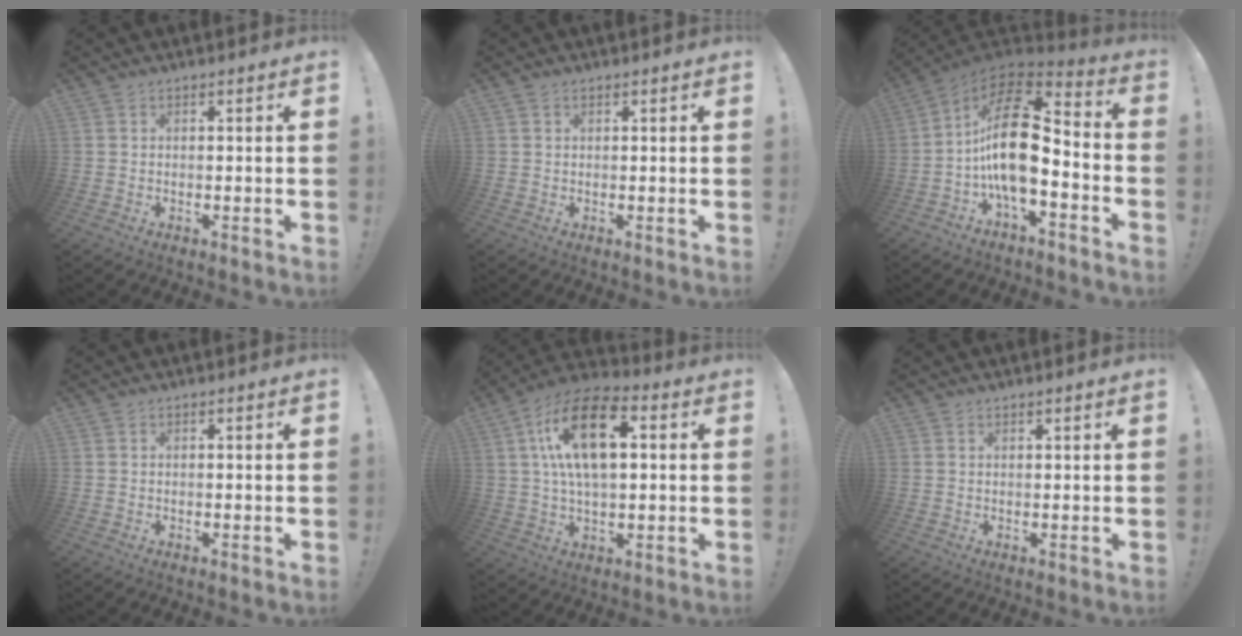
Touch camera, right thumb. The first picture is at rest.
{"total": 0.8, "force": [0.5, 0.6, 0.2], "torque": [0.004, -0.002, 0.009]}
{"total": 20.8, "force": [-0.7, 10.2, 18.0], "torque": [-0.338, 0.008, -0.010]}
{"total": 0.0}
{"total": 18.2, "force": [4.3, 9.6, 14.9], "torque": [-0.259, 0.005, 0.063]}
{"total": 0.7, "force": [0.7, 0.0, 0.1], "torque": [0.003, -0.002, 0.012]}